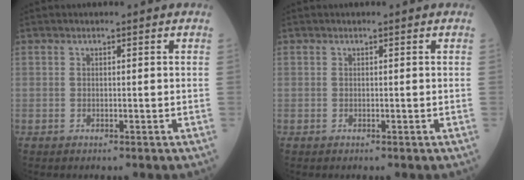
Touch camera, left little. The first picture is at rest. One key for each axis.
{"total": 0.0}